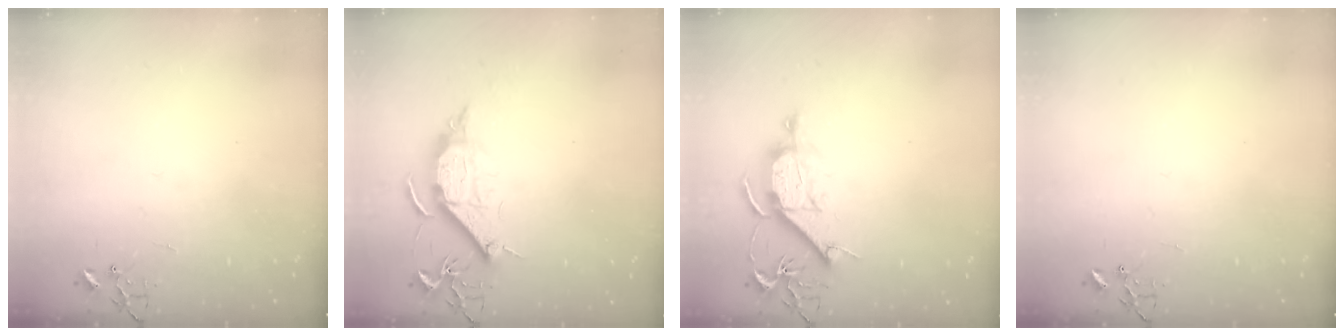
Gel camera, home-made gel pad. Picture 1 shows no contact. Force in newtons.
{"total": 10.1, "press": 10.0, "slide": 0.8}
{"total": 10.4, "press": 10.4, "slide": 1.2}
{"total": 0.0}